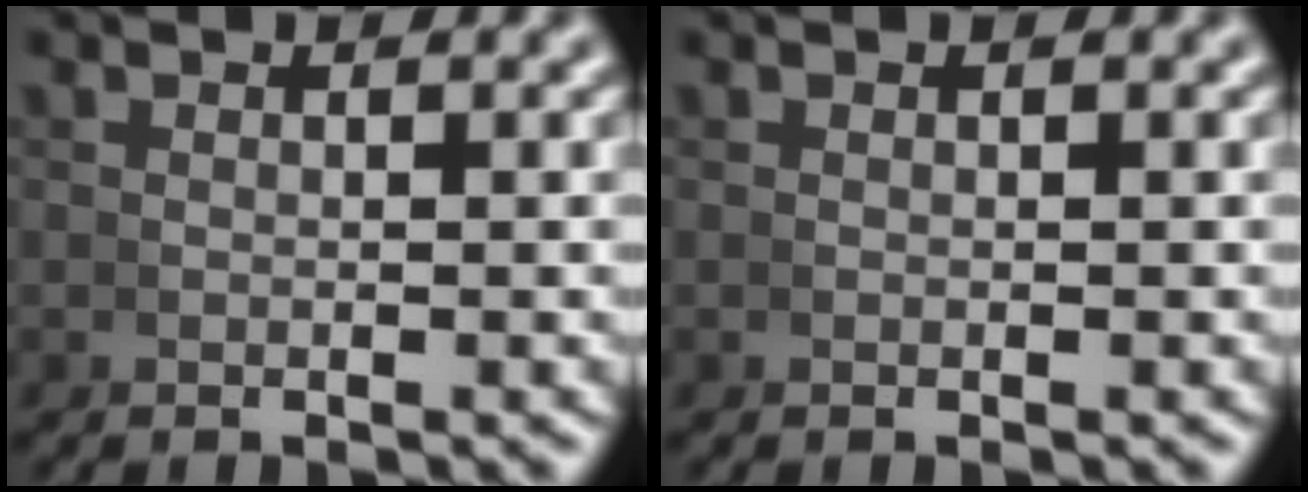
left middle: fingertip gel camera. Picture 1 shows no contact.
{"total": 0.0}